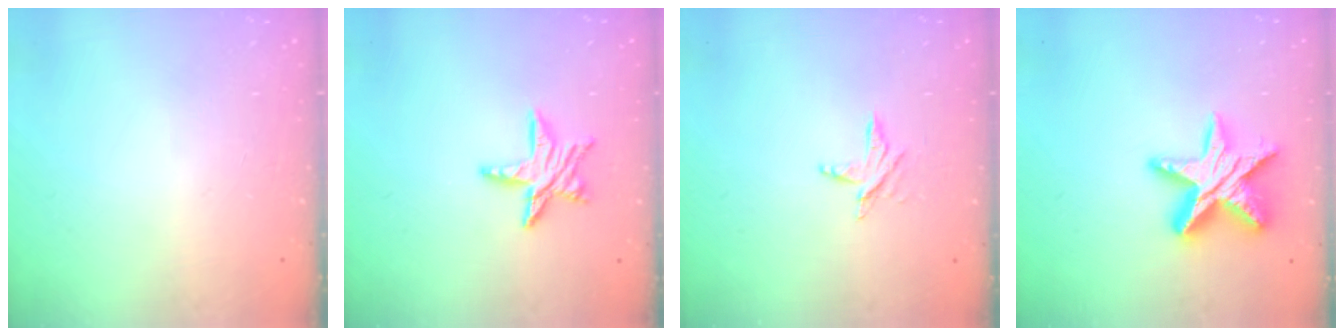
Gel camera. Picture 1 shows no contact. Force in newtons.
{"total": 10.6, "press": 10.6, "slide": 0.8}
{"total": 3.6, "press": 3.6, "slide": 0.4}
{"total": 15.0, "press": 14.9, "slide": 1.3}